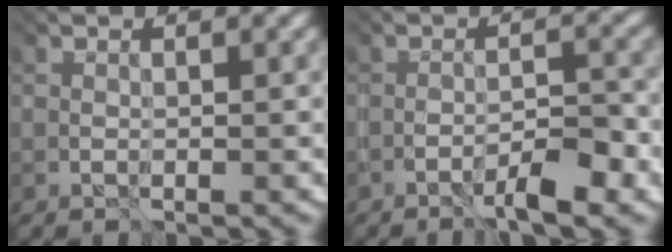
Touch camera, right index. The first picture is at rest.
{"total": 3.4, "force": [-3.0, -0.5, 1.5], "torque": [-0.036, 0.003, -0.036]}